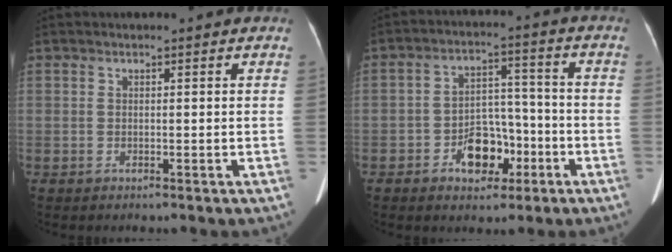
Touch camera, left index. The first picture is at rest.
{"total": 8.0, "force": [-3.8, 4.9, 5.1], "torque": [-0.087, 0.026, -0.057]}